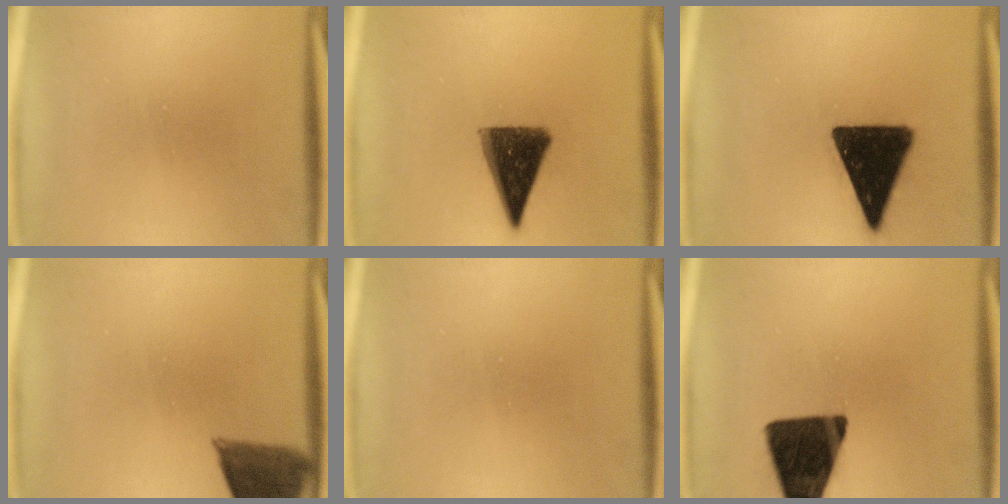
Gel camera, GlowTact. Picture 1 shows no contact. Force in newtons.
{"total": 11.5}
{"total": 17.4}
{"total": 9.9}
{"total": 0.0}
{"total": 17.0}